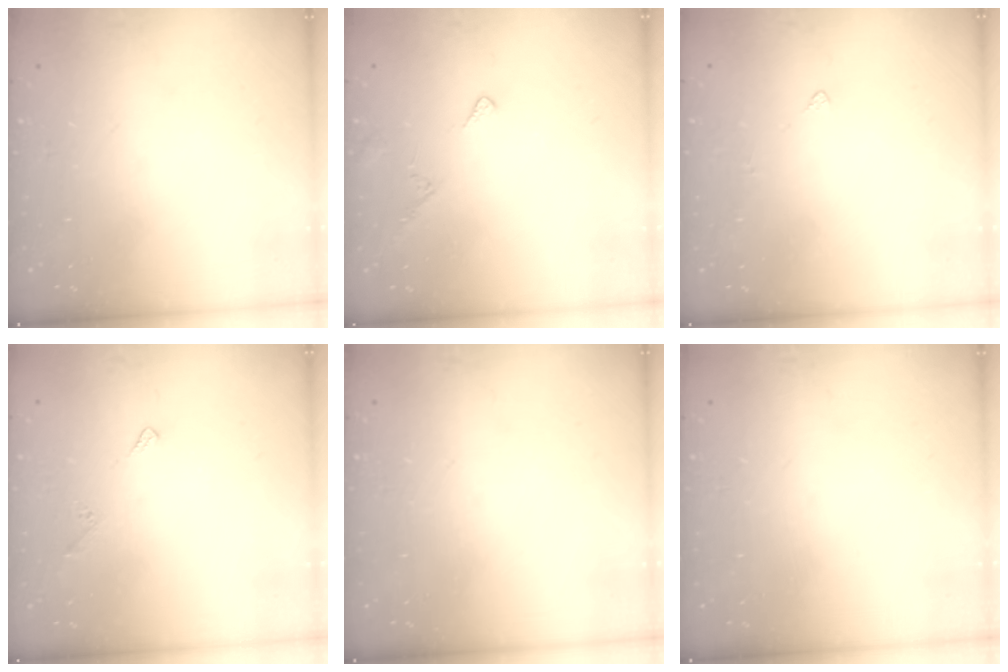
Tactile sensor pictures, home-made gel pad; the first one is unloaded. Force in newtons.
{"total": 4.6, "press": 4.6, "slide": 0.4}
{"total": 2.9, "press": 2.8, "slide": 0.8}
{"total": 5.6, "press": 5.6, "slide": 0.8}
{"total": 0.0}
{"total": 0.0}